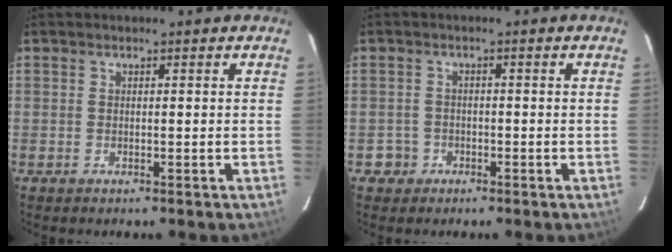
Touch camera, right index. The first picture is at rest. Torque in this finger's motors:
{"motor_torque": [-0.79, 0.56, -0.95, -0.21]}